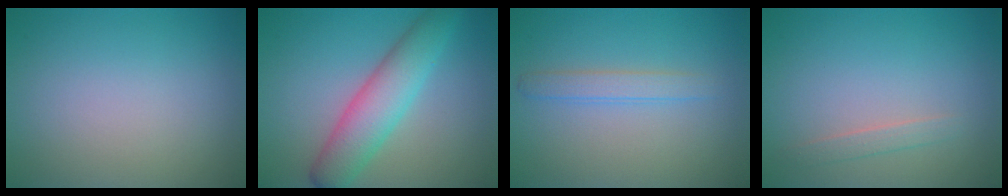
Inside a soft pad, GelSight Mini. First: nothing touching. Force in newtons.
{"total": 5.4, "press": 5.4, "slide": 0.3}
{"total": 1.8, "press": 1.8, "slide": 0.0}
{"total": 1.1, "press": 1.1, "slide": 0.1}